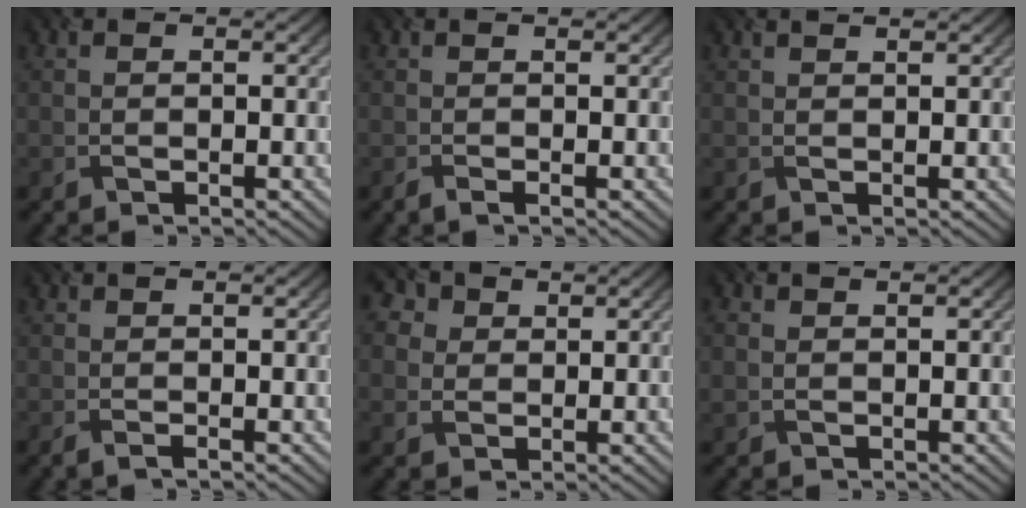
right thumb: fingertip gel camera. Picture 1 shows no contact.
{"total": 0.8, "force": [-0.2, 0.0, 0.7], "torque": [-0.017, -0.002, -0.004]}
{"total": 1.0, "force": [0.9, 0.0, 0.4], "torque": [-0.012, -0.002, 0.014]}
{"total": 0.7, "force": [-0.1, 0.0, 0.7], "torque": [-0.018, 0.000, -0.002]}
{"total": 5.5, "force": [2.7, 4.1, 2.5], "torque": [-0.104, 0.010, 0.051]}
{"total": 1.4, "force": [0.7, 0.9, 0.8], "torque": [-0.026, 0.000, 0.018]}